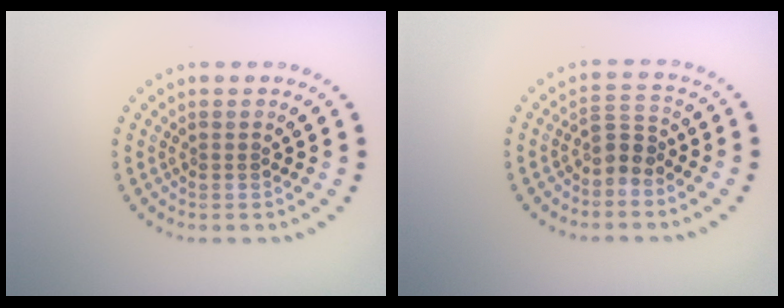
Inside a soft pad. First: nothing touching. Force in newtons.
{"total": 2.2, "press": 1.6, "slide": 1.6}